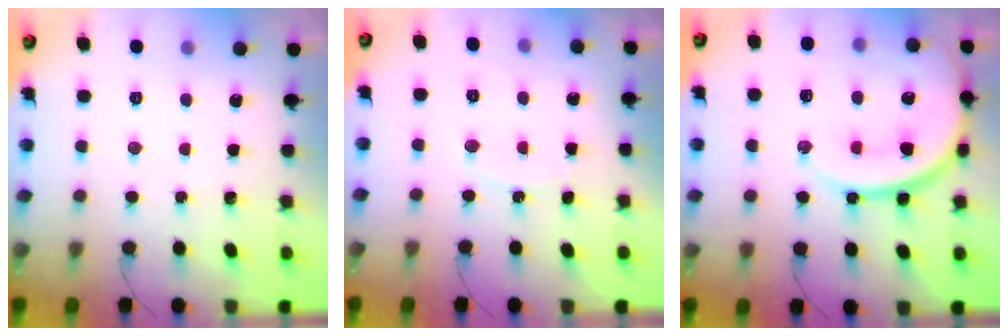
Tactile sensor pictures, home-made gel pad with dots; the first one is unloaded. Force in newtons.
{"total": 8.0, "press": 7.8, "slide": 2.0}
{"total": 21.2, "press": 21.1, "slide": 1.9}